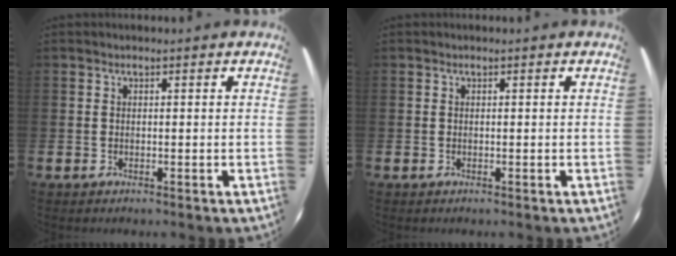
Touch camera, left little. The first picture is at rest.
{"total": 0.0}